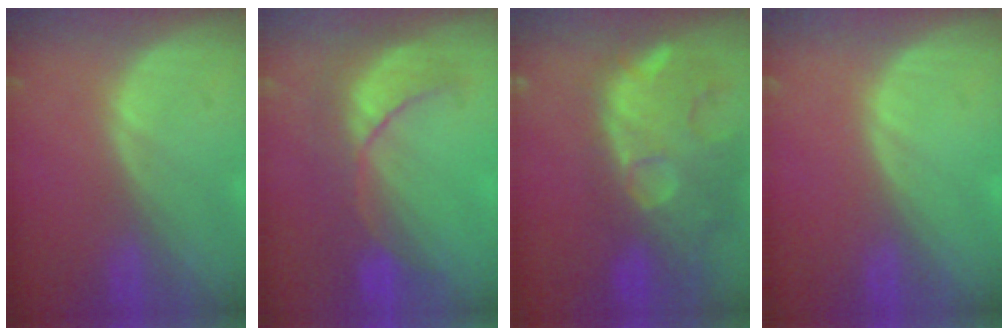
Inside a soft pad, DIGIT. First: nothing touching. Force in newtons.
{"total": 8.1, "press": 8.1, "slide": 0.9}
{"total": 14.5, "press": 11.7, "slide": 8.5}
{"total": 0.0}